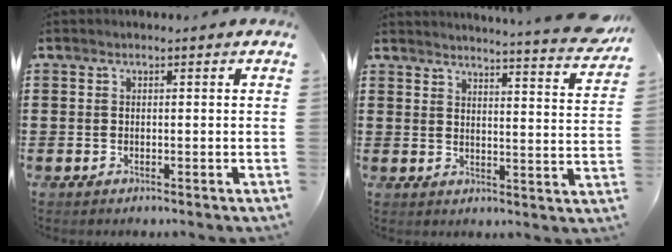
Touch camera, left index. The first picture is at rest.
{"total": 4.5, "force": [4.1, -0.9, 1.5], "torque": [-0.031, -0.042, 0.065]}